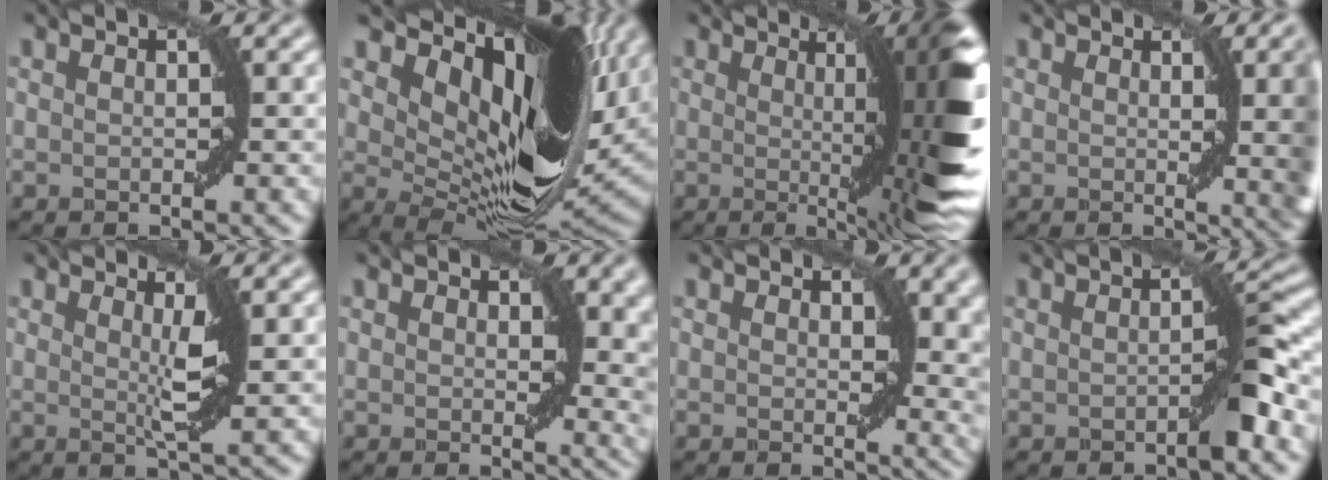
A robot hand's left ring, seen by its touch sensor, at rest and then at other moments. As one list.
[{"total": 15.3, "force": [7.0, 6.5, 12.0], "torque": [-0.197, 0.006, 0.124]}, {"total": 12.4, "force": [1.0, 2.3, 12.1], "torque": [-0.122, -0.002, 0.023]}, {"total": 9.0, "force": [1.0, 3.0, 8.5], "torque": [-0.053, 0.010, 0.010]}, {"total": 2.6, "force": [0.8, 0.4, 2.5], "torque": [-0.039, -0.009, 0.013]}, {"total": 4.7, "force": [1.8, 2.4, 3.6], "torque": [-0.038, -0.013, 0.034]}, {"total": 4.7, "force": [1.8, 2.5, 3.5], "torque": [-0.039, -0.012, 0.032]}, {"total": 2.6, "force": [-0.8, 0.1, 2.5], "torque": [-0.034, 0.009, -0.014]}]